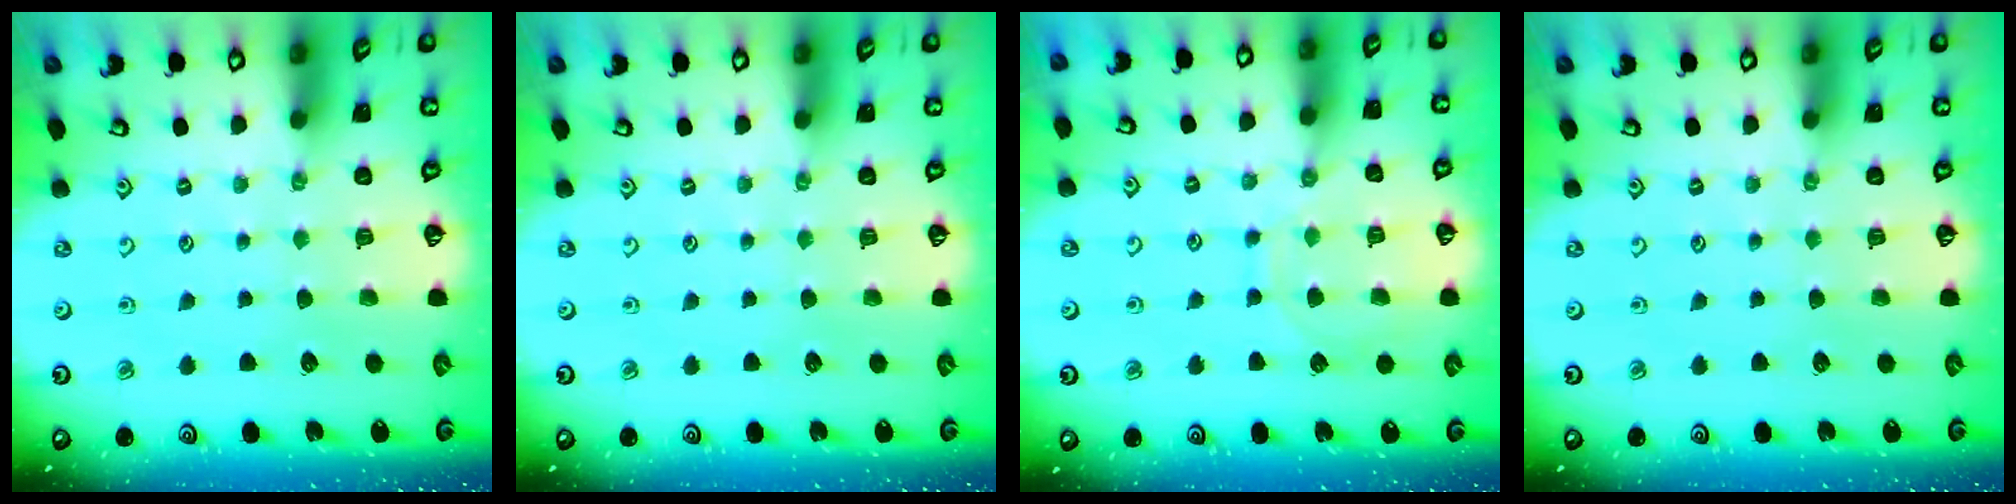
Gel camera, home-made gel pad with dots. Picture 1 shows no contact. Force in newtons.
{"total": 0.0}
{"total": 9.0, "press": 9.0, "slide": 0.7}
{"total": 0.0}